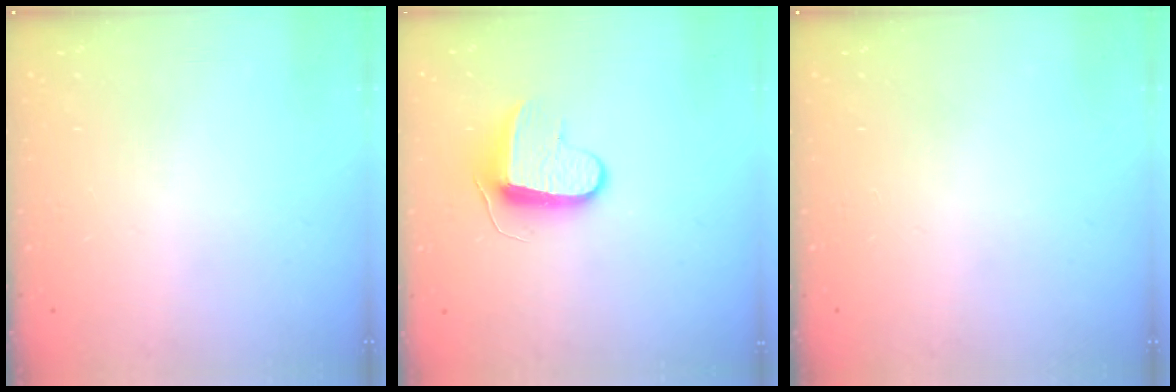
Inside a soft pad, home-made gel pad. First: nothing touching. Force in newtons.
{"total": 9.0, "press": 9.0, "slide": 0.5}
{"total": 0.0}